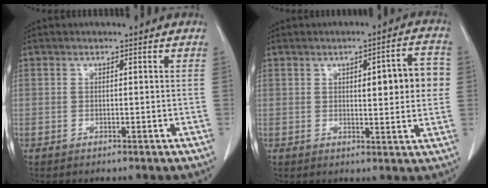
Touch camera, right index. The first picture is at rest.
{"total": 8.3, "force": [1.2, 1.9, 8.0], "torque": [-0.101, 0.015, 0.016]}